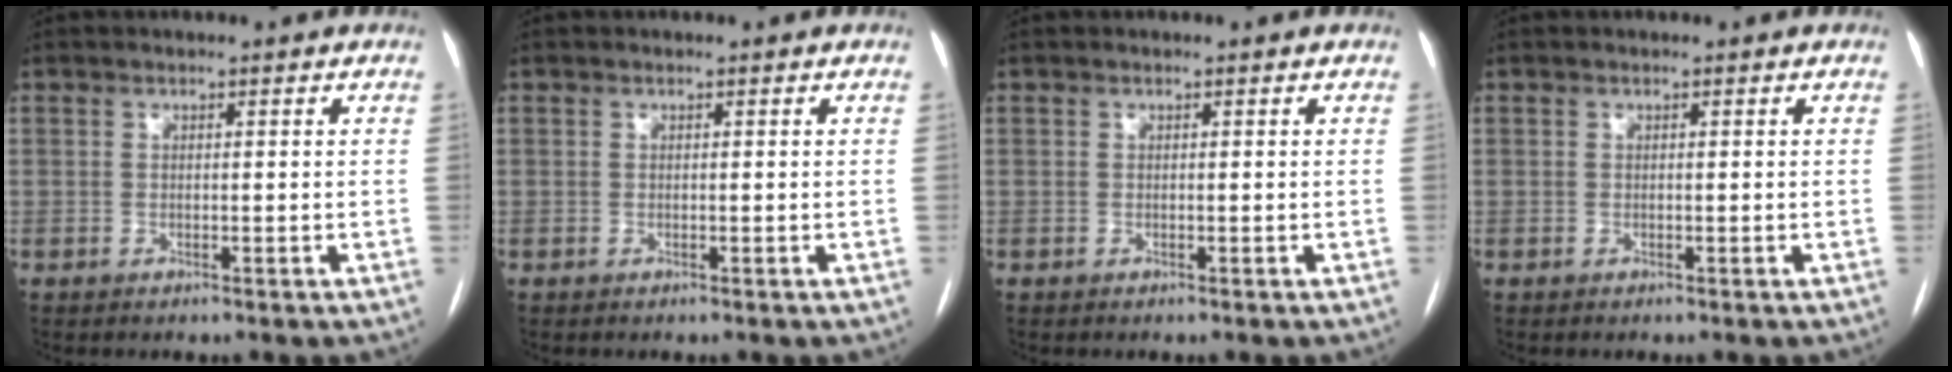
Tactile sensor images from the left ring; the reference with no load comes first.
{"total": 0.0}
{"total": 0.0}
{"total": 0.0}